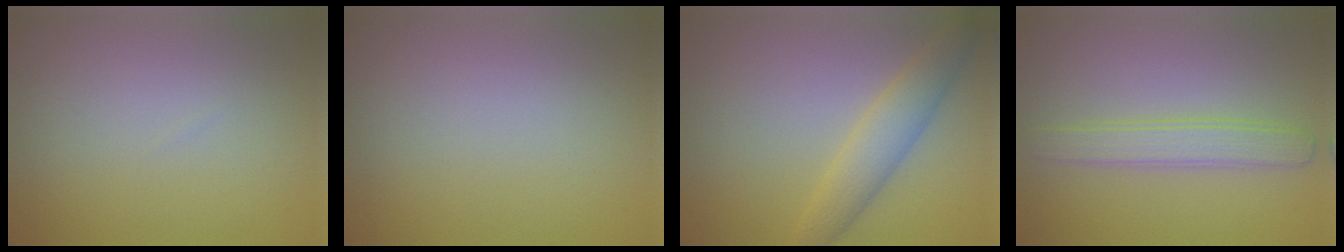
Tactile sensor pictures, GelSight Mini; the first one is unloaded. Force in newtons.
{"total": 0.0}
{"total": 3.6, "press": 3.6, "slide": 0.0}
{"total": 2.9, "press": 2.9, "slide": 0.1}